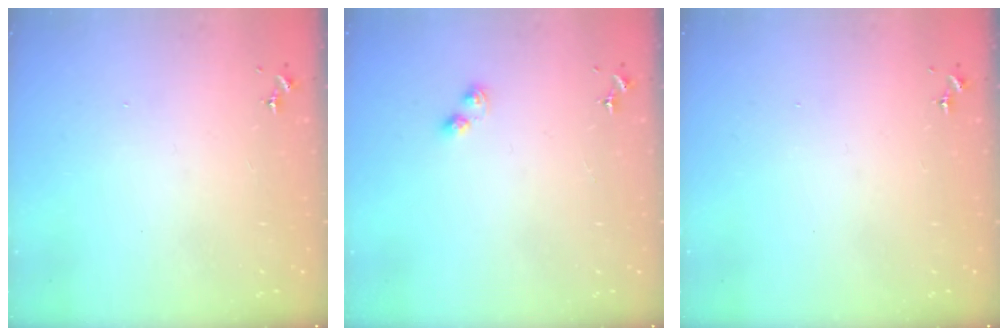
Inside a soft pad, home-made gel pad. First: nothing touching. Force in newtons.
{"total": 2.9, "press": 2.8, "slide": 0.5}
{"total": 0.0}